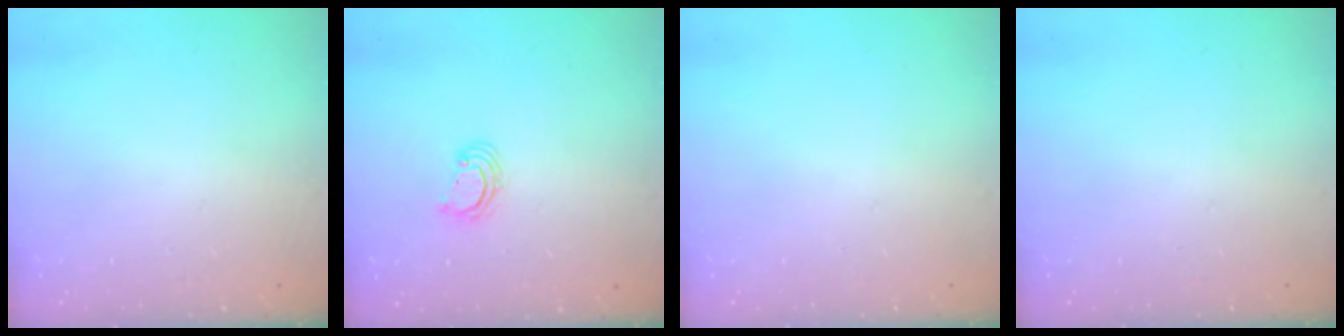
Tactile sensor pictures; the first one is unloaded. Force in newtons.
{"total": 2.6, "press": 2.6, "slide": 0.1}
{"total": 0.0}
{"total": 0.0}